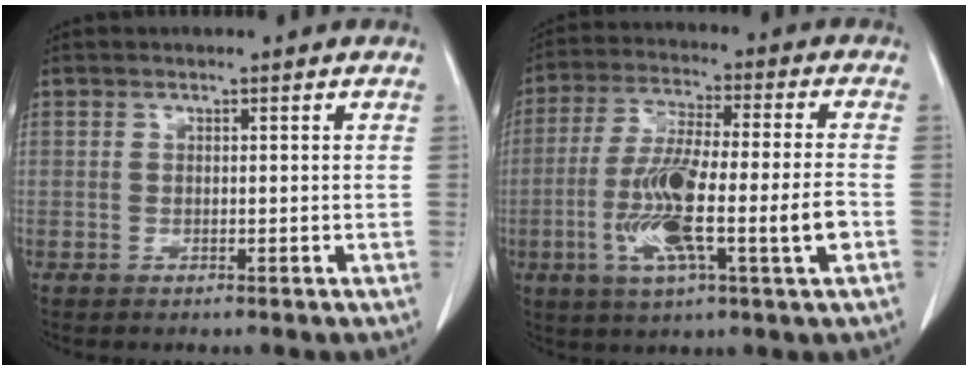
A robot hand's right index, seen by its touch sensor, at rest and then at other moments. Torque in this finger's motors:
{"motor_torque": [1.92, -0.22, 0.77, 0.21]}